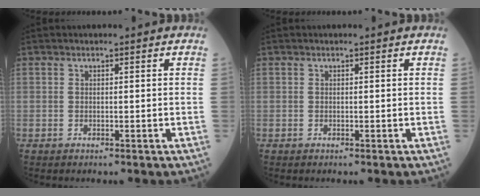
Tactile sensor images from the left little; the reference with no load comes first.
{"total": 0.0}